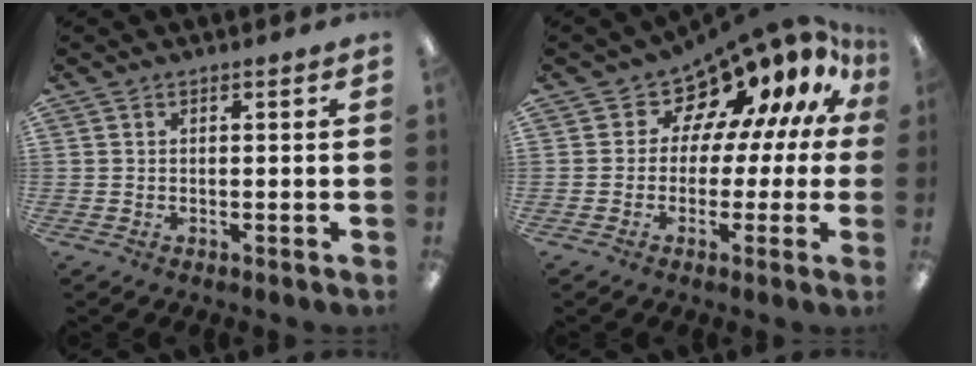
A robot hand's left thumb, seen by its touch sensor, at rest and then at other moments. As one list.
[{"total": 10.0, "force": [7.8, 5.1, 3.8], "torque": [-0.067, -0.082, 0.135]}]